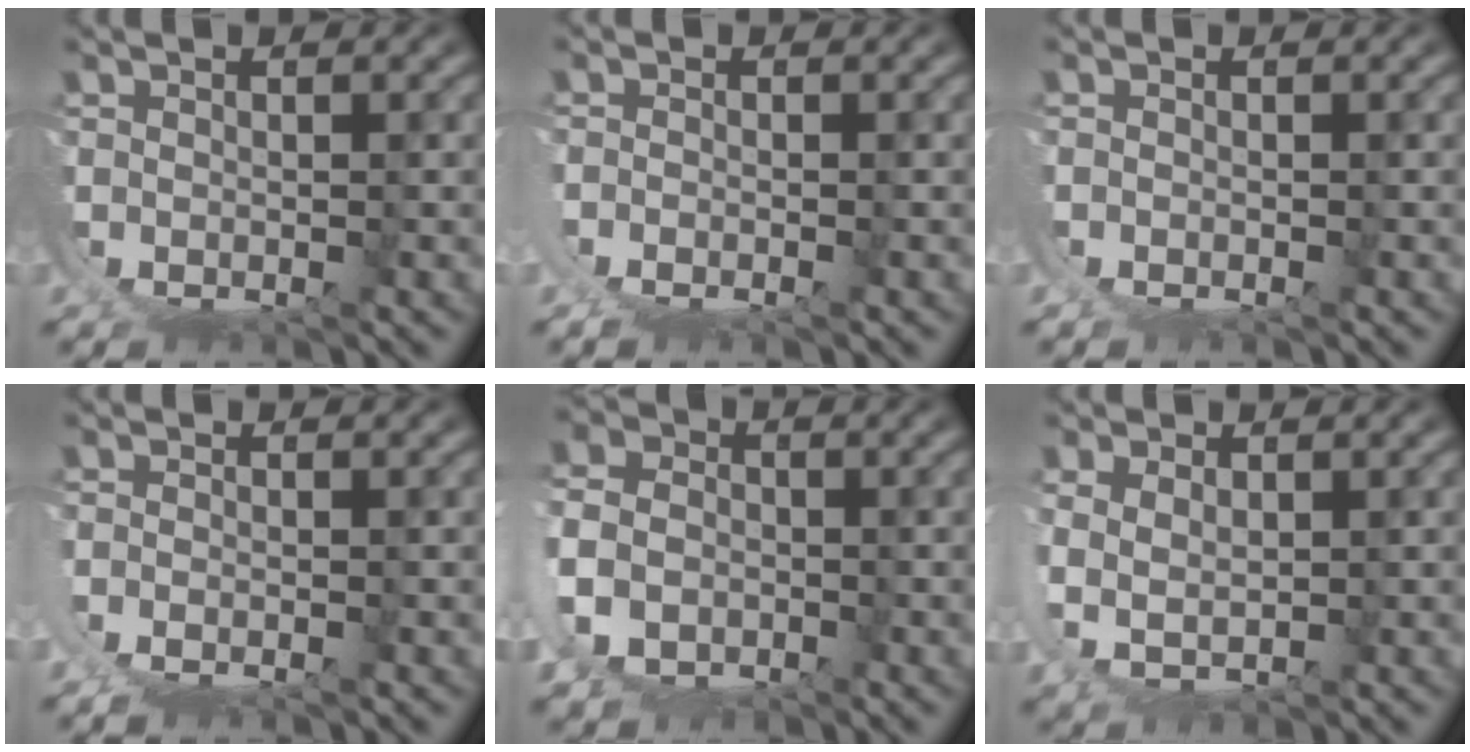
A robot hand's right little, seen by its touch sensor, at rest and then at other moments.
{"total": 2.0, "force": [-0.9, 1.5, 1.1], "torque": [-0.027, -0.007, -0.015]}
{"total": 0.0}
{"total": 1.6, "force": [-0.6, 1.1, 1.1], "torque": [-0.026, -0.007, -0.008]}
{"total": 8.3, "force": [0.9, 7.2, 4.0], "torque": [-0.120, -0.033, 0.018]}
{"total": 3.8, "force": [2.2, 1.7, 2.6], "torque": [-0.060, -0.011, 0.048]}